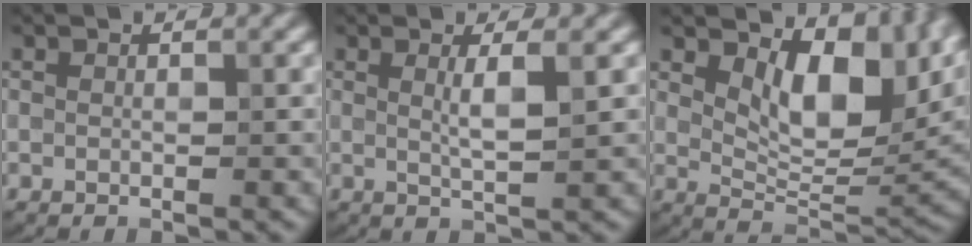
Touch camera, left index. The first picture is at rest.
{"total": 2.5, "force": [0.6, 0.5, 2.3], "torque": [-0.036, -0.003, 0.007]}
{"total": 10.3, "force": [3.8, 5.1, 8.2], "torque": [-0.116, -0.010, 0.069]}